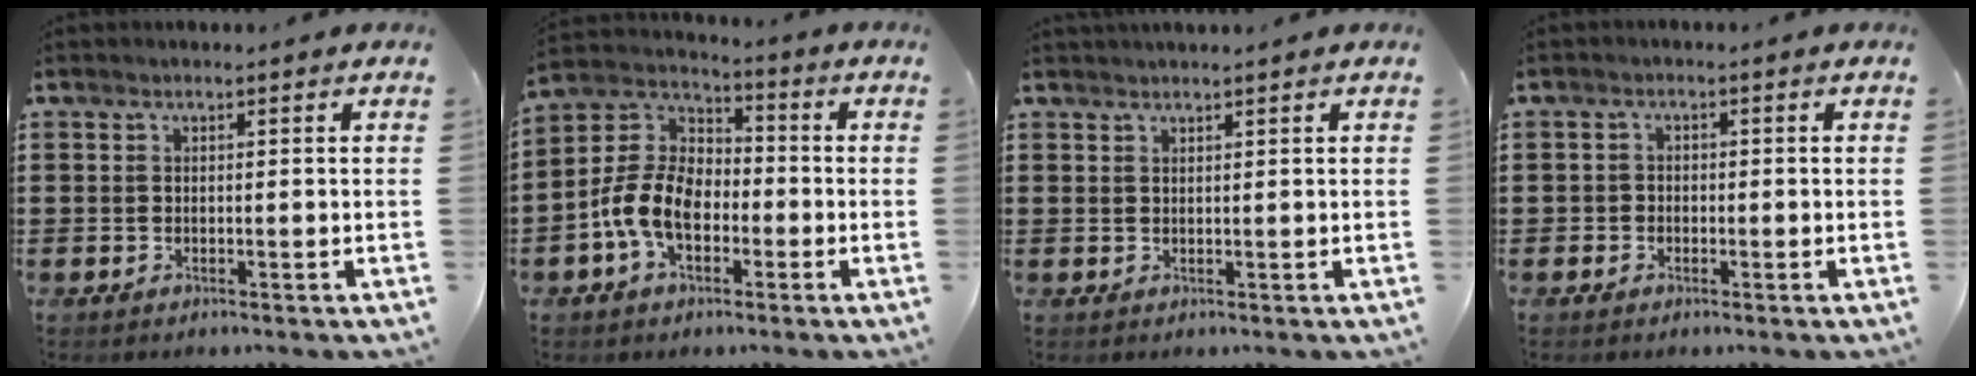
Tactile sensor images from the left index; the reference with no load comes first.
{"total": 9.1, "force": [-3.4, 5.7, 6.3], "torque": [-0.171, -0.002, -0.078]}
{"total": 1.0, "force": [0.9, -0.1, 0.3], "torque": [-0.006, -0.002, 0.019]}
{"total": 1.0, "force": [-0.5, 0.9, 0.1], "torque": [-0.005, 0.003, -0.013]}